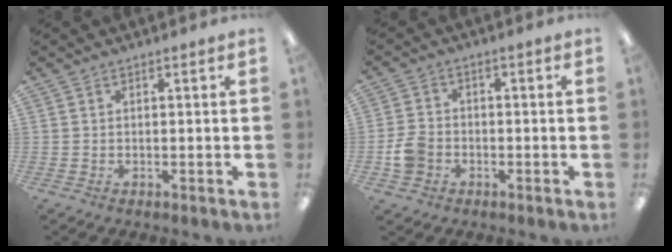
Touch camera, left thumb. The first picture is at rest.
{"total": 5.3, "force": [-1.9, 4.2, 2.6], "torque": [-0.054, 0.012, -0.036]}